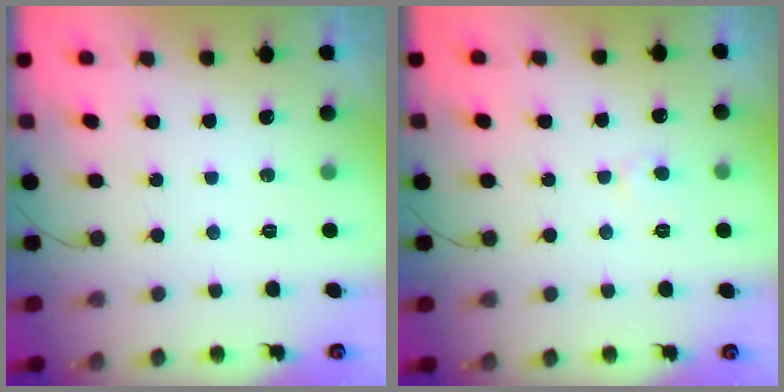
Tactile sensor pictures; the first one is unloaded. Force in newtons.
{"total": 4.3, "press": 4.3, "slide": 0.4}